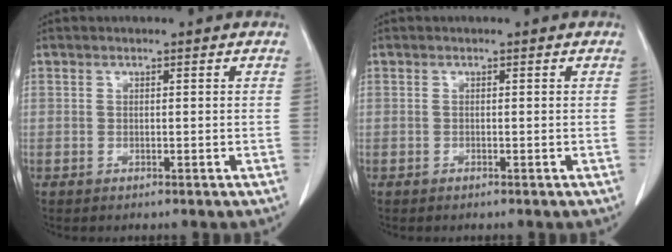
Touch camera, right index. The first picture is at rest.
{"total": 0.0}